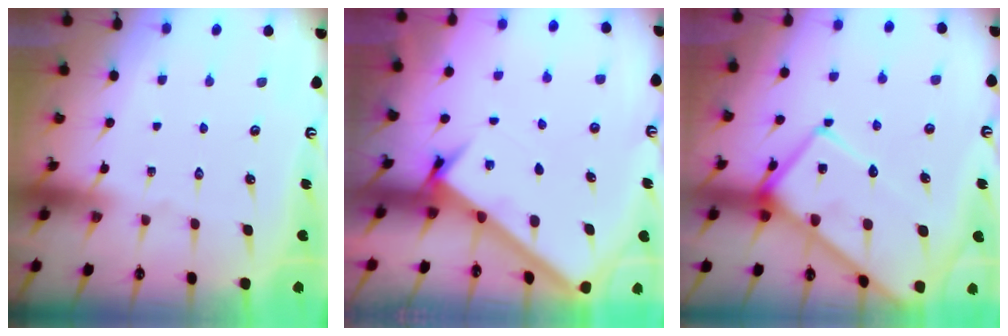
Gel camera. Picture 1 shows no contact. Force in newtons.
{"total": 2.7, "press": 2.7, "slide": 0.3}
{"total": 14.8, "press": 14.7, "slide": 1.4}